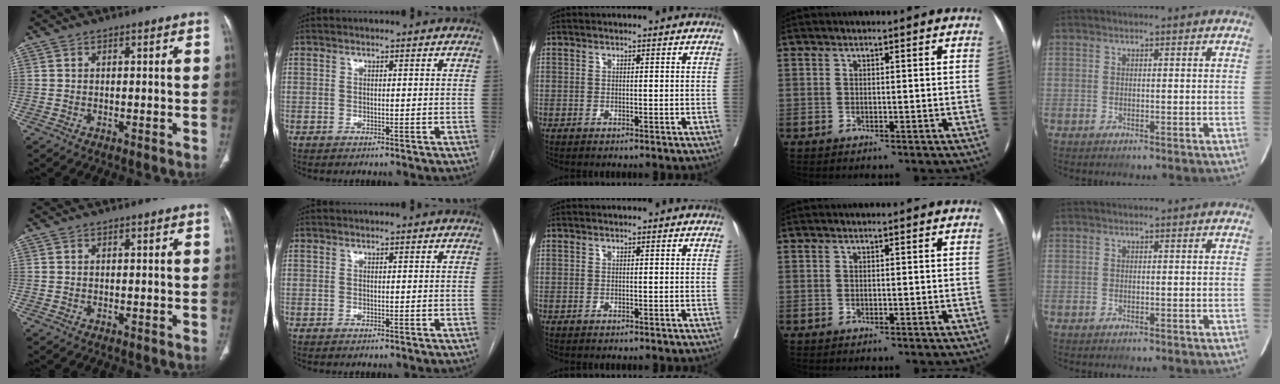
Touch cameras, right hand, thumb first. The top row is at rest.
{}